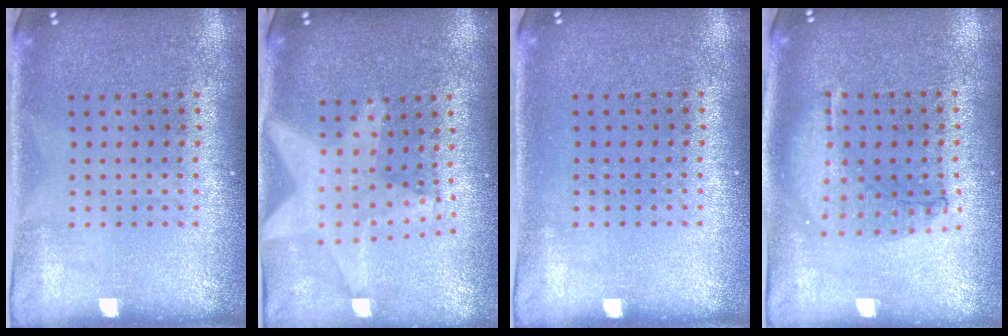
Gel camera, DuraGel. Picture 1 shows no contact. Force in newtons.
{"total": 2.2, "press": 1.8, "slide": 1.2}
{"total": 0.0}
{"total": 1.0, "press": 1.0, "slide": 0.1}